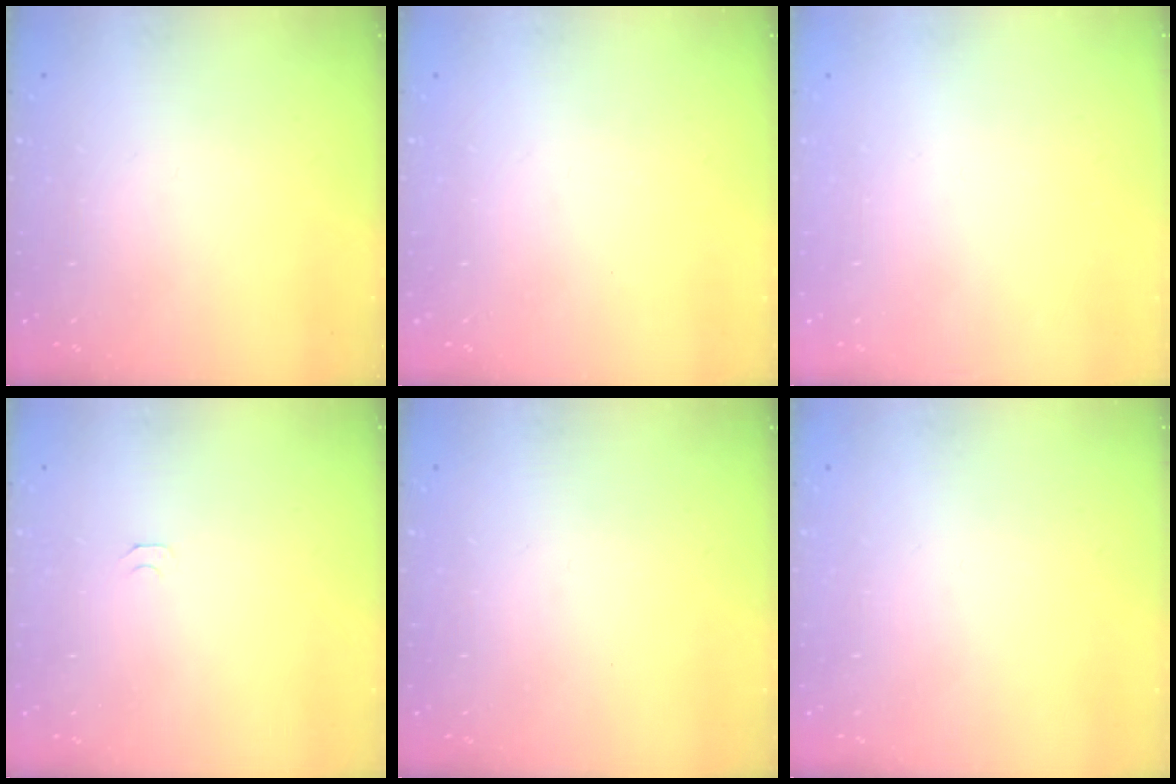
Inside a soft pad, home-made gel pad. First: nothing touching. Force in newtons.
{"total": 0.0}
{"total": 1.7, "press": 1.7, "slide": 0.1}
{"total": 5.1, "press": 5.1, "slide": 0.5}
{"total": 0.0}
{"total": 1.8, "press": 1.7, "slide": 0.1}